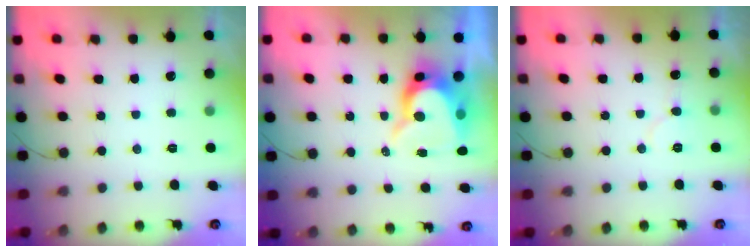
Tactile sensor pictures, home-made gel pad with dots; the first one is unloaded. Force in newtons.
{"total": 9.4, "press": 9.4, "slide": 0.9}
{"total": 6.1, "press": 6.1, "slide": 0.5}